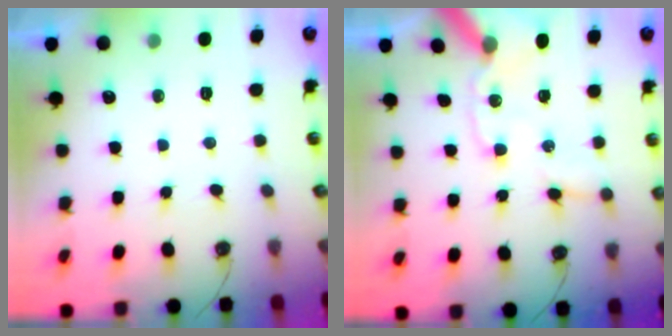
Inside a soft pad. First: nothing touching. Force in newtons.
{"total": 14.3, "press": 14.1, "slide": 2.0}